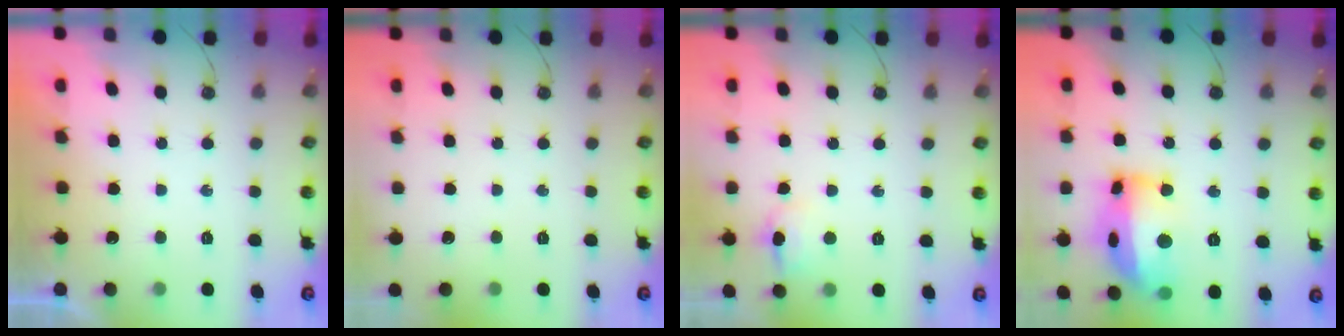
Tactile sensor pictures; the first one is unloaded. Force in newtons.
{"total": 0.0}
{"total": 5.6, "press": 5.3, "slide": 1.6}
{"total": 17.6, "press": 17.6, "slide": 1.3}